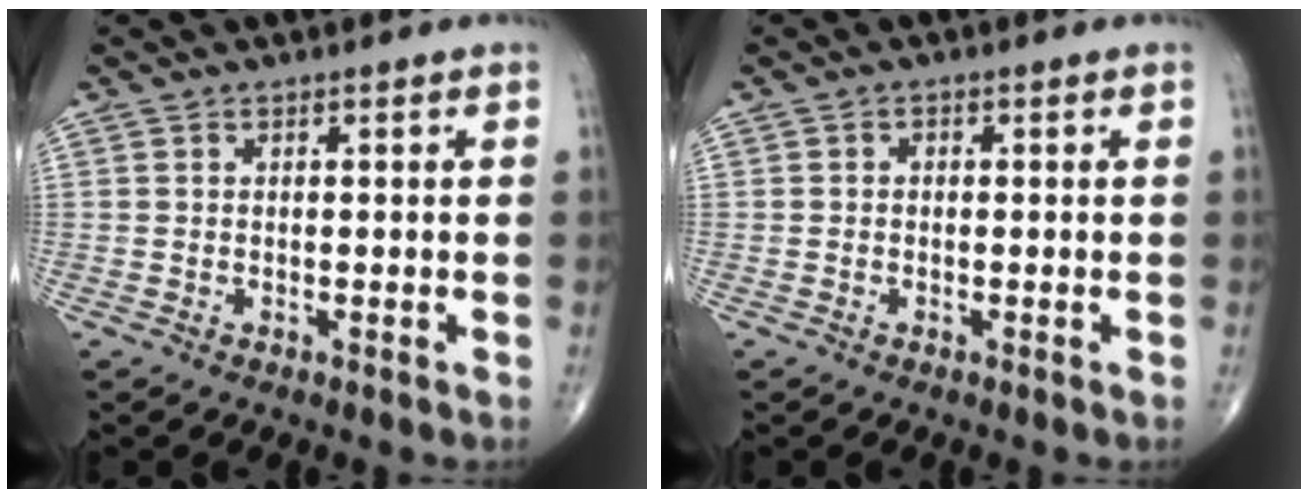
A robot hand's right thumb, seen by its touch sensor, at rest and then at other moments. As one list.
[{"total": 0.6, "force": [-0.1, 0.5, 0.3], "torque": [0.000, 0.002, -0.008]}]